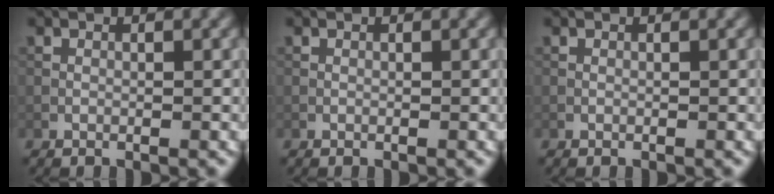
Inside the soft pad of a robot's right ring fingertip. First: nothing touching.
{"total": 0.0}
{"total": 0.0}